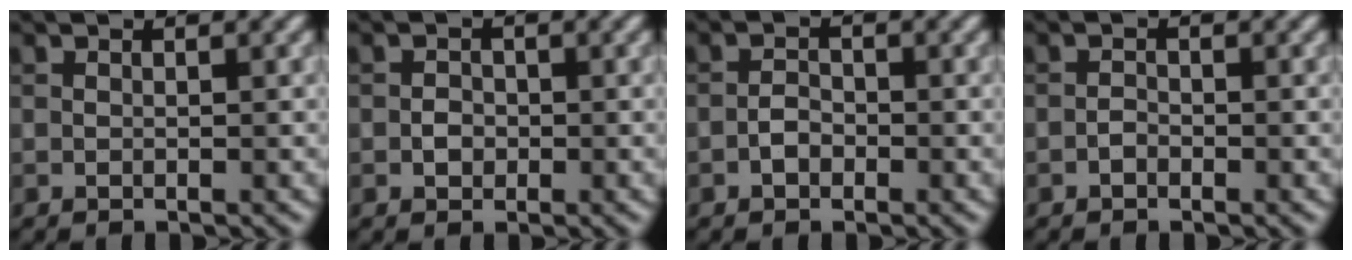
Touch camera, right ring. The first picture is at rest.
{"total": 1.1, "force": [-0.3, 0.9, 0.5], "torque": [-0.005, 0.000, -0.007]}
{"total": 1.3, "force": [-0.7, 0.9, 0.7], "torque": [-0.013, 0.005, -0.015]}
{"total": 0.7, "force": [-0.4, 0.4, 0.3], "torque": [-0.007, 0.001, -0.010]}